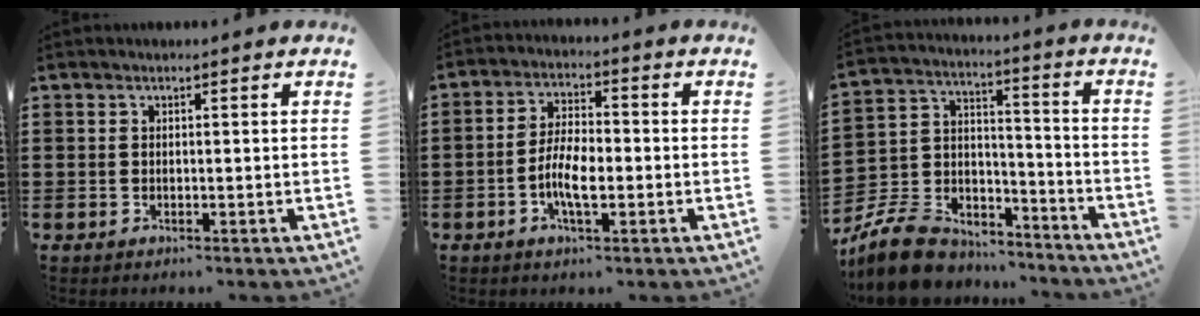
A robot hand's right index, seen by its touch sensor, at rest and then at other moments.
{"total": 6.4, "force": [-1.8, 2.6, 5.6], "torque": [-0.123, 0.000, -0.040]}
{"total": 9.8, "force": [-8.5, 4.0, 2.7], "torque": [-0.078, 0.024, -0.170]}